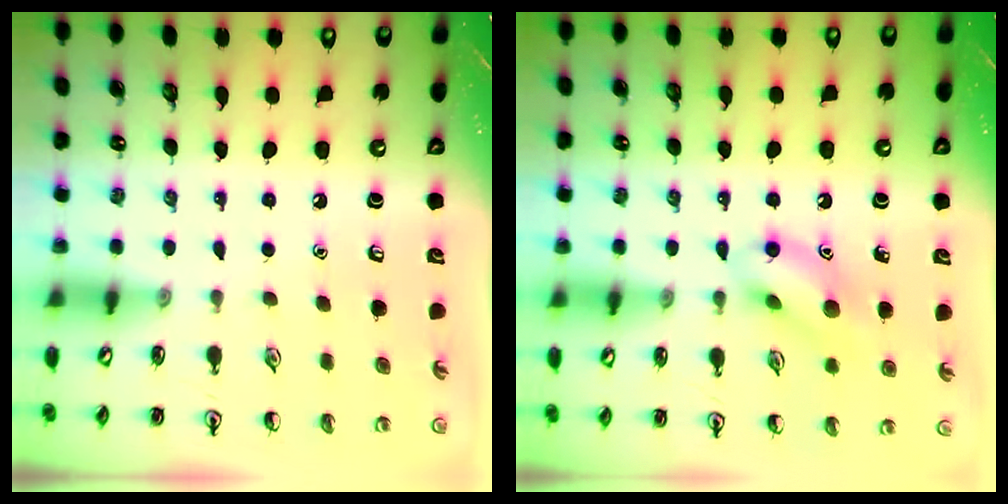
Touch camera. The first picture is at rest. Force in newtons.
{"total": 11.4, "press": 11.4, "slide": 0.8}